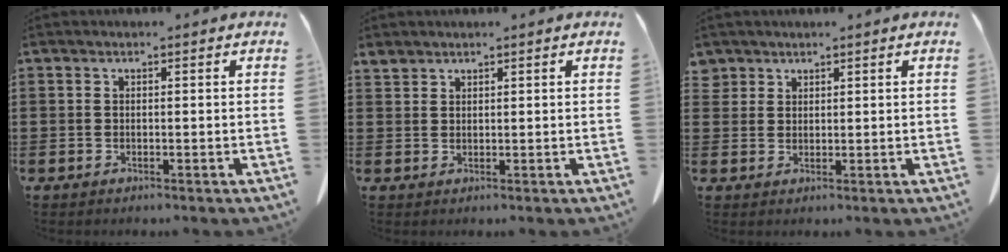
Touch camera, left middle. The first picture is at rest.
{"total": 1.5, "force": [1.4, 0.4, 0.2], "torque": [-0.010, 0.000, 0.028]}
{"total": 2.2, "force": [1.9, 1.2, 0.1], "torque": [-0.009, 0.003, 0.038]}